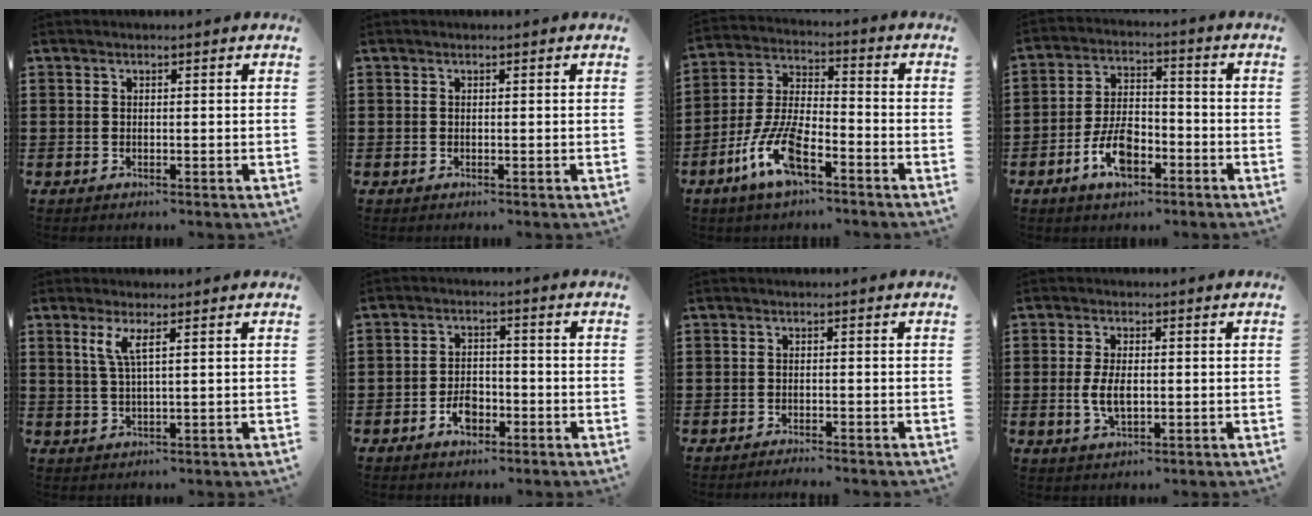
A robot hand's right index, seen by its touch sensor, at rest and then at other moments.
{"total": 0.0}
{"total": 9.5, "force": [-5.2, 3.3, 7.2], "torque": [-0.177, -0.005, -0.103]}
{"total": 7.8, "force": [-3.6, 4.0, 5.7], "torque": [-0.125, 0.005, -0.070]}
{"total": 3.3, "force": [1.4, 0.4, 3.0], "torque": [-0.067, -0.001, 0.023]}
{"total": 4.1, "force": [-2.0, 2.5, 2.6], "torque": [-0.052, 0.003, -0.039]}
{"total": 1.3, "force": [-1.3, -0.1, 0.0], "torque": [-0.002, 0.002, -0.026]}
{"total": 4.2, "force": [-0.2, 2.1, 3.7], "torque": [-0.077, 0.002, -0.005]}